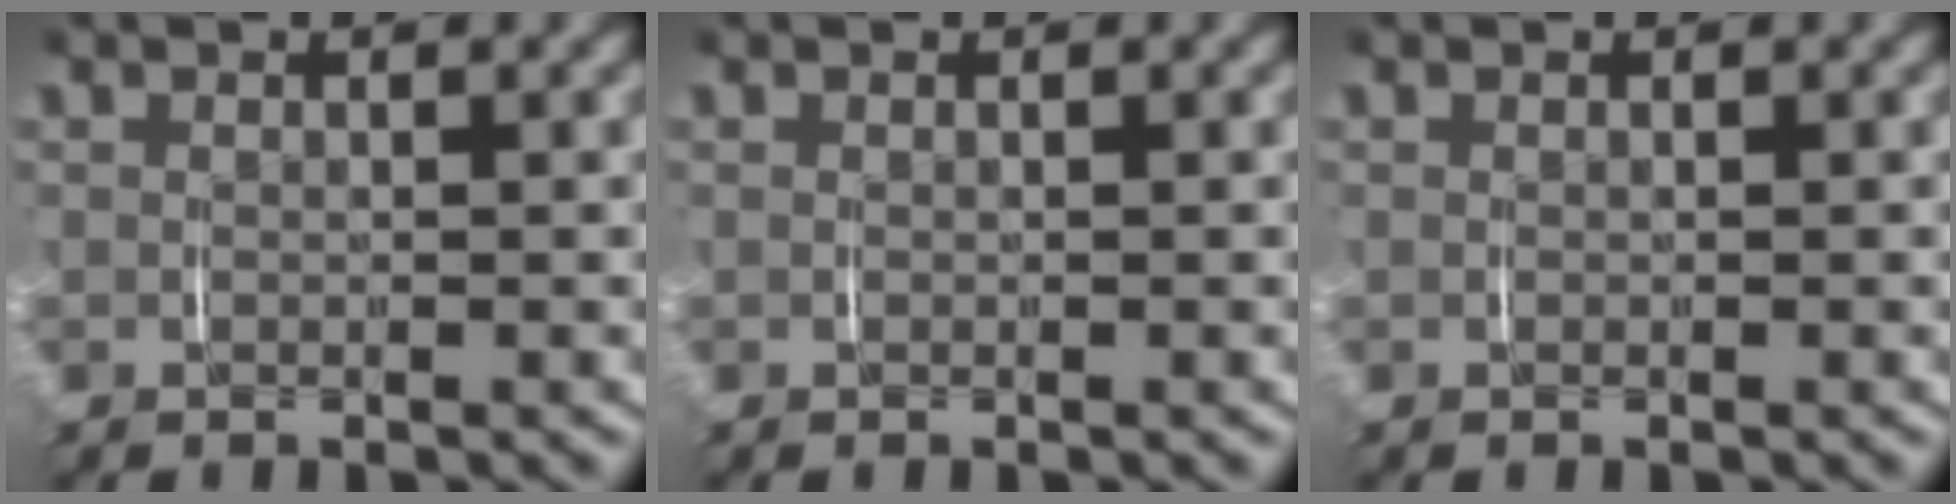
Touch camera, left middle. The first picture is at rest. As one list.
[{"total": 0.0}, {"total": 0.0}]